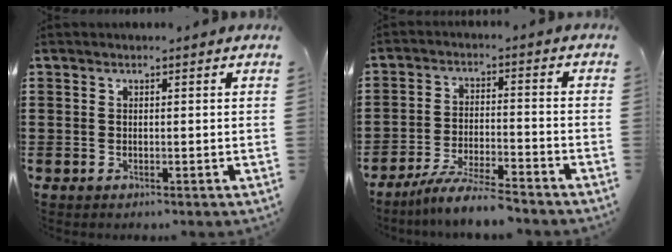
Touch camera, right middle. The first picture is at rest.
{"total": 6.5, "force": [-6.0, -0.2, 2.6], "torque": [-0.052, -0.010, -0.112]}